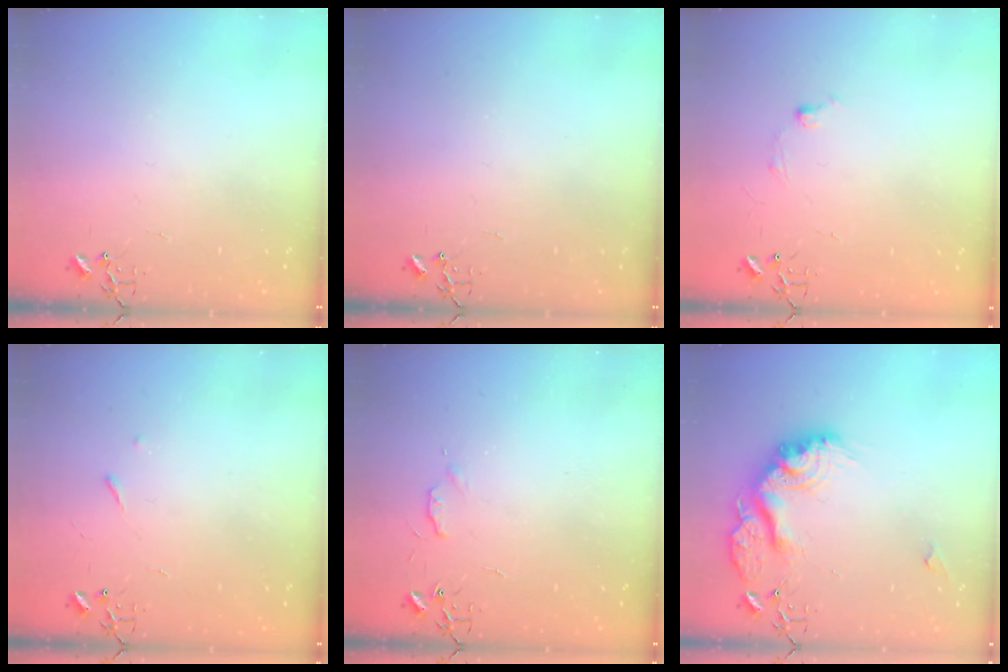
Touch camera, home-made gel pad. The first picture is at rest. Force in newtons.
{"total": 0.0}
{"total": 5.8, "press": 5.7, "slide": 0.7}
{"total": 2.9, "press": 2.8, "slide": 0.5}
{"total": 4.6, "press": 4.6, "slide": 0.7}
{"total": 19.5, "press": 19.5, "slide": 1.0}